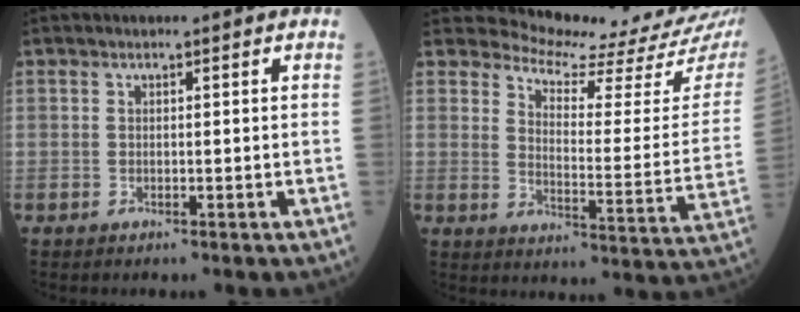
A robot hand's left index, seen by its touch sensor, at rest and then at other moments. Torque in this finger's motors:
{"motor_torque": [0.94, -1.20, 0.00, -0.04]}